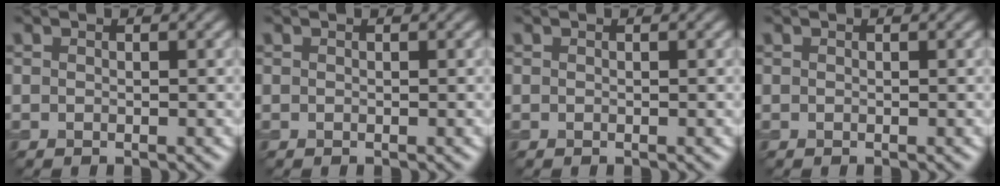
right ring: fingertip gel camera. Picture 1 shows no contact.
{"total": 0.0}
{"total": 0.0}
{"total": 0.0}